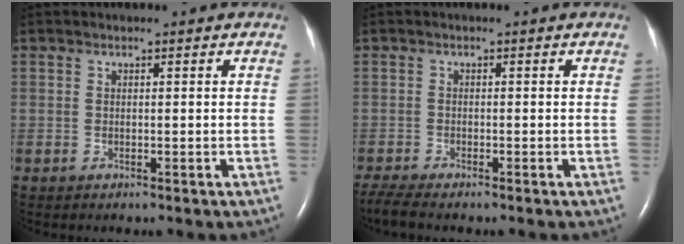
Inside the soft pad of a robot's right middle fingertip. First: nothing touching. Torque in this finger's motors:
{"motor_torque": [0.05, 0.01, 0.03, 0.01]}